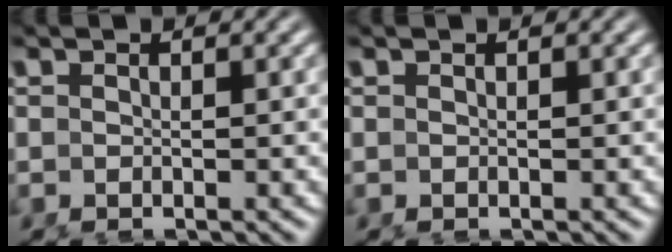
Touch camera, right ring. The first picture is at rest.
{"total": 0.0}